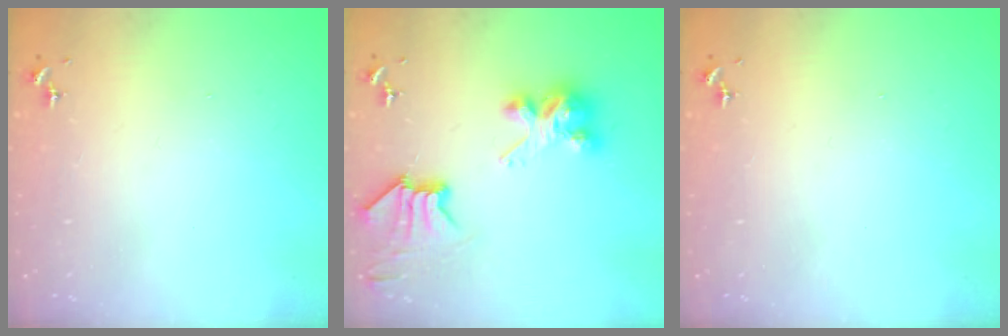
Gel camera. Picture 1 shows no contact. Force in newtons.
{"total": 9.2, "press": 9.2, "slide": 0.7}
{"total": 0.0}